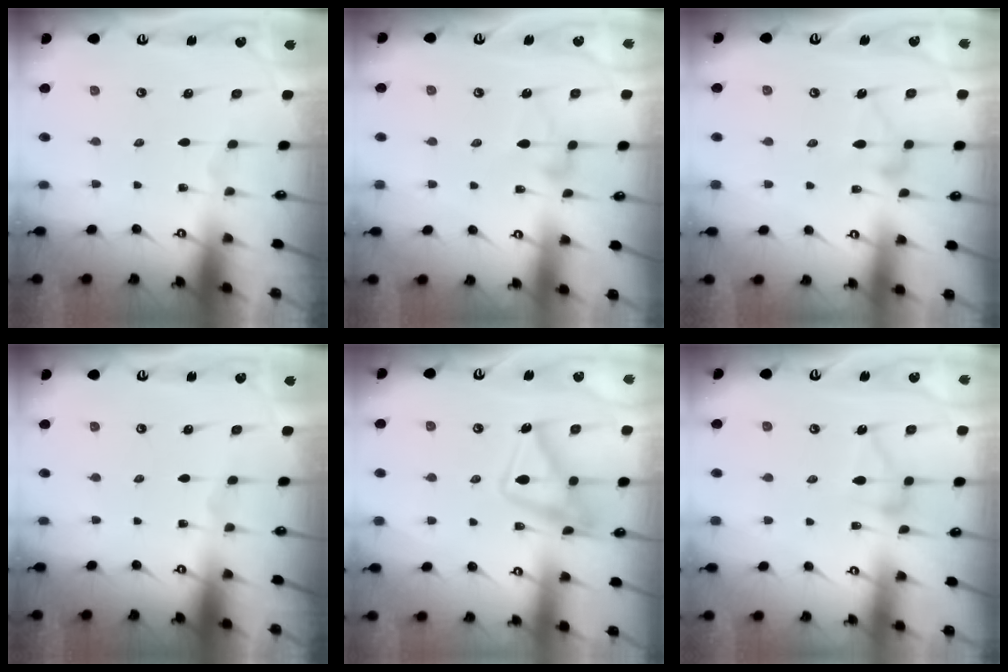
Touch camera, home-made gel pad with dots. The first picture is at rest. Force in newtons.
{"total": 3.5, "press": 3.5, "slide": 0.1}
{"total": 9.5, "press": 9.5, "slide": 0.6}
{"total": 0.0}
{"total": 15.2, "press": 15.1, "slide": 1.1}
{"total": 10.6, "press": 10.6, "slide": 0.6}